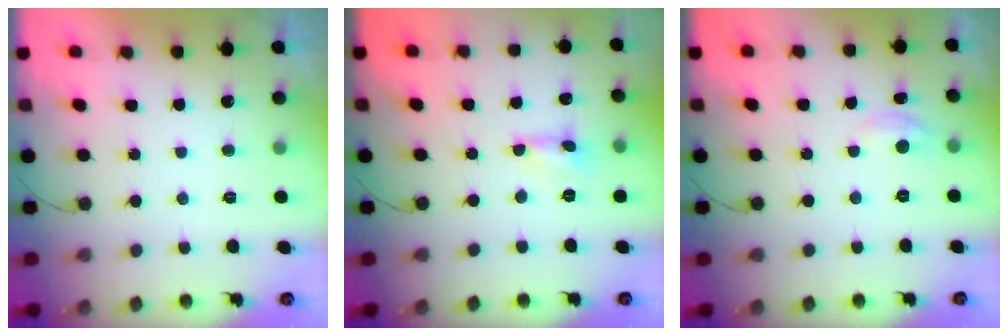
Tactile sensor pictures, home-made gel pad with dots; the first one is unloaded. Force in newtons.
{"total": 0.0}
{"total": 5.2, "press": 5.2, "slide": 0.5}